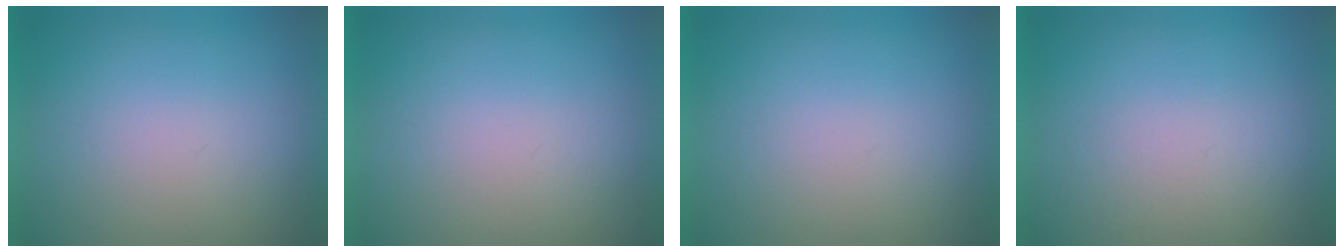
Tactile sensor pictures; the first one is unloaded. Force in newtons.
{"total": 1.1}
{"total": 0.0}
{"total": 3.4}